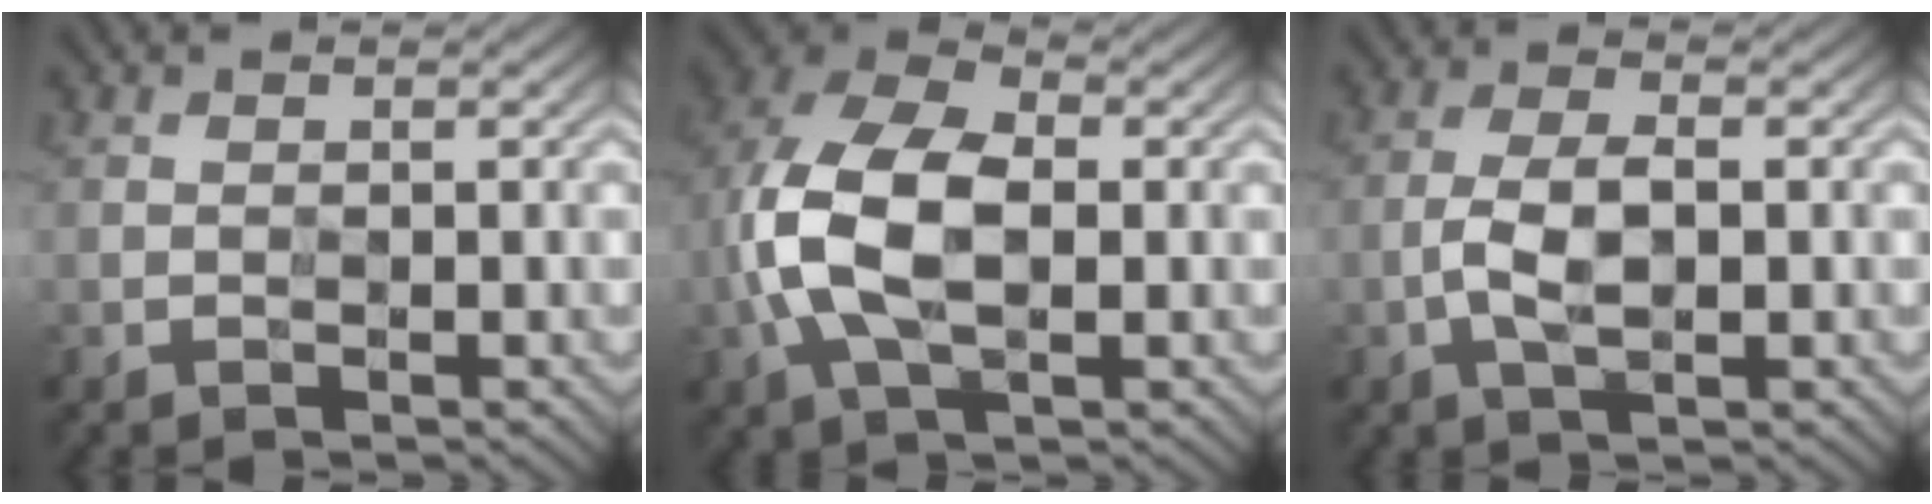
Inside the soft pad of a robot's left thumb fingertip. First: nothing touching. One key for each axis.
{"total": 11.5, "fx": -1.3, "fy": 6.8, "fz": 9.1, "tx": -0.206, "ty": 0.015, "tz": -0.032}
{"total": 4.5, "fx": -1.2, "fy": 1.9, "fz": 3.9, "tx": -0.076, "ty": 0.003, "tz": -0.022}